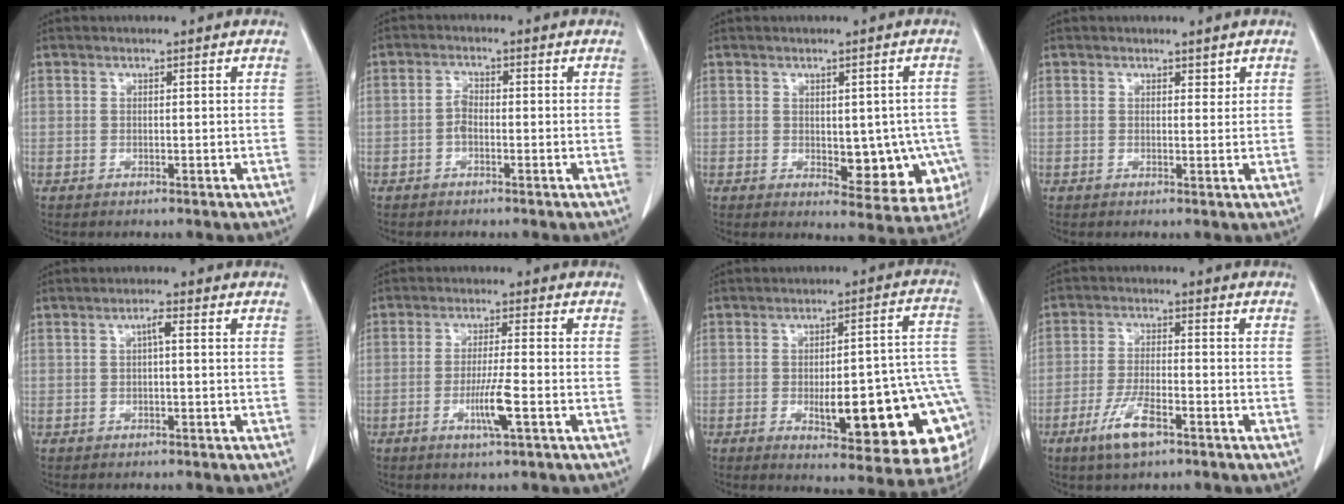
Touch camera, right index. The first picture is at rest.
{"total": 1.9, "force": [-0.7, 1.0, 1.5], "torque": [-0.025, 0.006, -0.015]}
{"total": 9.7, "force": [-1.9, 5.0, 8.1], "torque": [-0.073, 0.004, -0.013]}
{"total": 1.0, "force": [0.8, 0.5, 0.4], "torque": [-0.002, -0.003, 0.009]}
{"total": 1.7, "force": [0.3, 0.2, 1.6], "torque": [-0.029, 0.004, 0.005]}
{"total": 5.5, "force": [-2.0, -0.3, 5.2], "torque": [-0.096, -0.011, -0.037]}
{"total": 21.3, "force": [-4.8, 5.1, 20.2], "torque": [-0.168, 0.021, -0.043]}
{"total": 6.7, "force": [-3.9, 1.6, 5.2], "torque": [-0.106, -0.007, -0.068]}